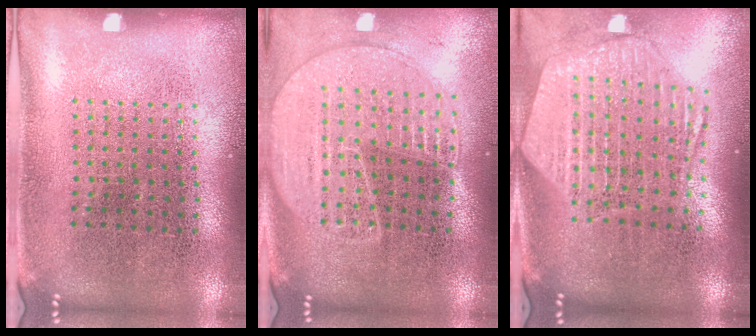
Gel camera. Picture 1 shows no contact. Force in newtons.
{"total": 1.7, "press": 1.6, "slide": 0.6}
{"total": 2.8, "press": 2.3, "slide": 1.6}